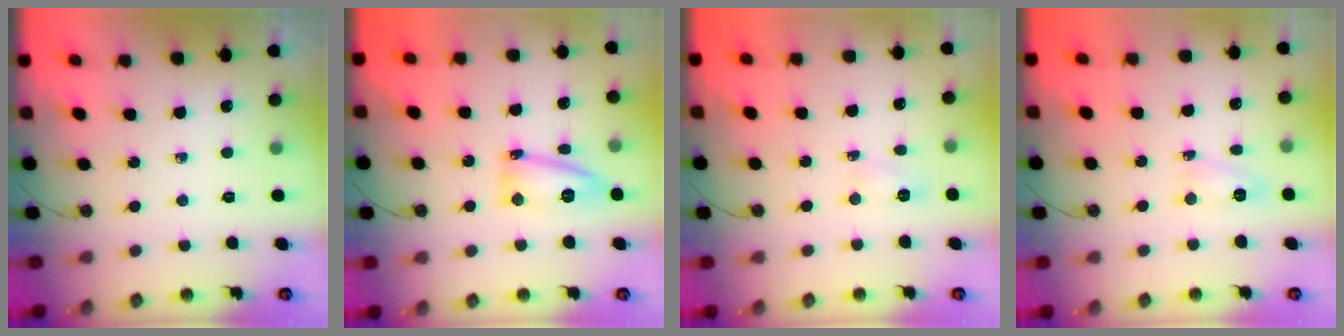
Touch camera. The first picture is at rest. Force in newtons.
{"total": 12.0, "press": 12.0, "slide": 0.9}
{"total": 3.6, "press": 3.5, "slide": 0.6}
{"total": 3.9, "press": 3.8, "slide": 0.7}